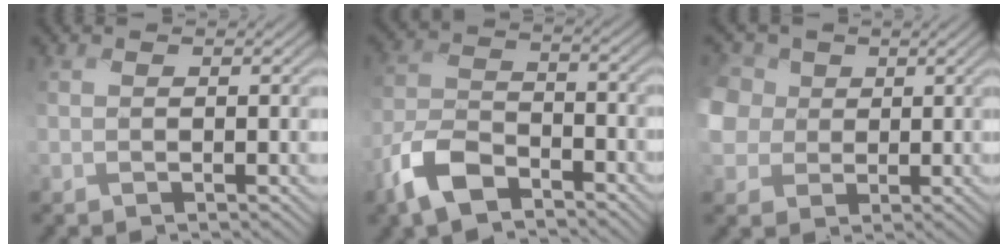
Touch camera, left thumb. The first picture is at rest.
{"total": 8.0, "force": [-5.7, 3.6, 4.2], "torque": [-0.093, -0.003, -0.133]}
{"total": 7.4, "force": [0.3, 6.7, 3.2], "torque": [-0.125, -0.008, -0.008]}